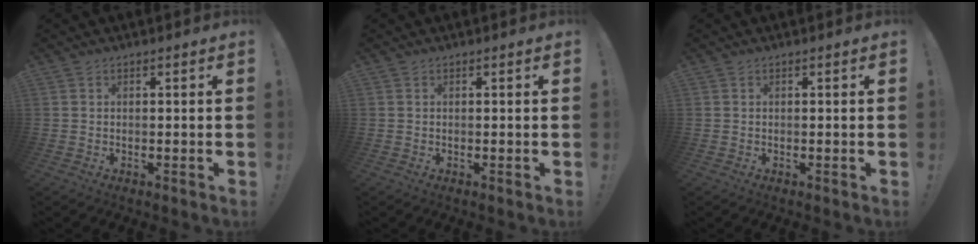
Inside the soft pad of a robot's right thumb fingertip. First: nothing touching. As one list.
[{"total": 0.0}, {"total": 0.0}]